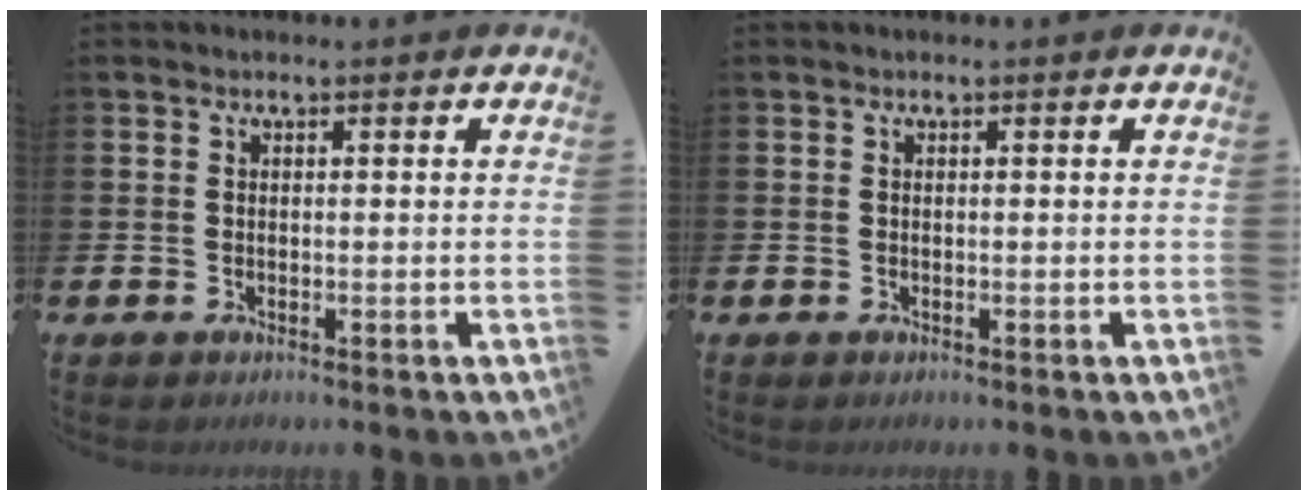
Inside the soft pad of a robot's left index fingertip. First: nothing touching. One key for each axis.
{"total": 0.0}